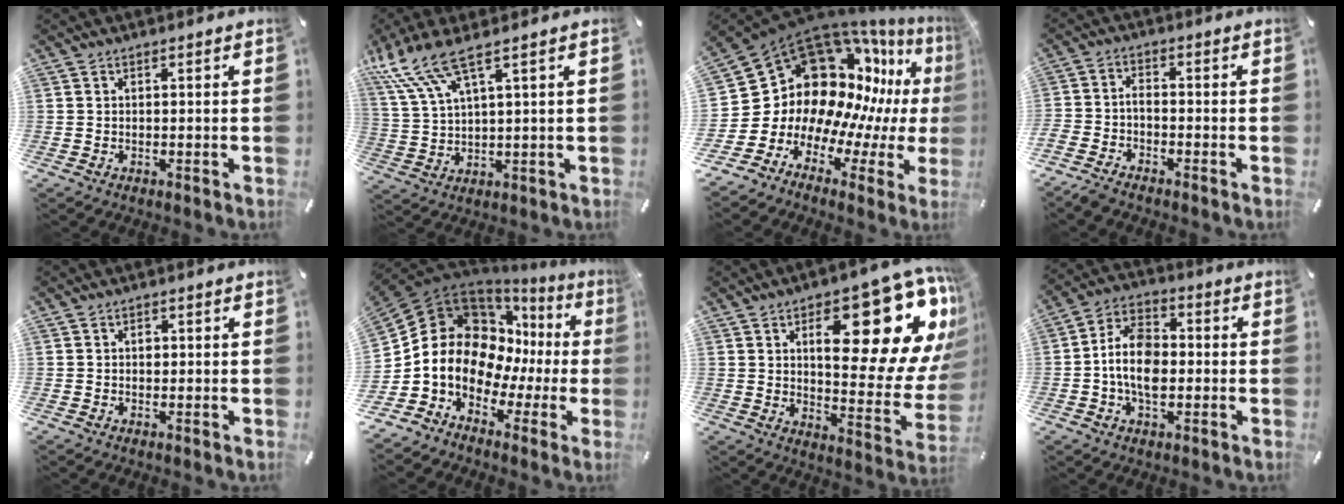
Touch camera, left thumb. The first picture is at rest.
{"total": 10.6, "force": [6.1, 3.4, 8.0], "torque": [-0.180, -0.018, 0.113]}
{"total": 18.8, "force": [7.1, 14.5, 9.6], "torque": [-0.179, -0.124, 0.159]}
{"total": 3.8, "force": [-3.4, 1.1, 1.4], "torque": [-0.044, 0.006, -0.072]}
{"total": 1.2, "force": [0.1, 1.0, 0.7], "torque": [-0.007, 0.001, 0.000]}
{"total": 15.5, "force": [1.0, 13.3, 7.9], "torque": [-0.169, -0.039, 0.022]}
{"total": 26.1, "force": [11.3, 10.7, 20.9], "torque": [-0.268, -0.087, 0.184]}
{"total": 10.4, "force": [-1.9, 6.8, 7.6], "torque": [-0.148, 0.015, -0.034]}